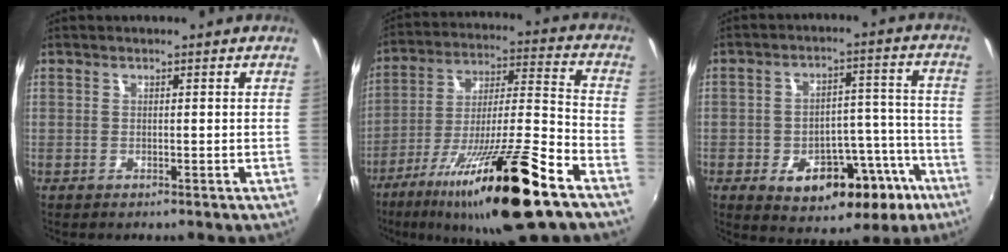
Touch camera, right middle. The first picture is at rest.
{"total": 22.4, "force": [-13.9, 1.4, 17.6], "torque": [-0.307, -0.029, -0.235]}
{"total": 15.2, "force": [-7.4, 8.7, 10.1], "torque": [-0.149, 0.021, -0.082]}